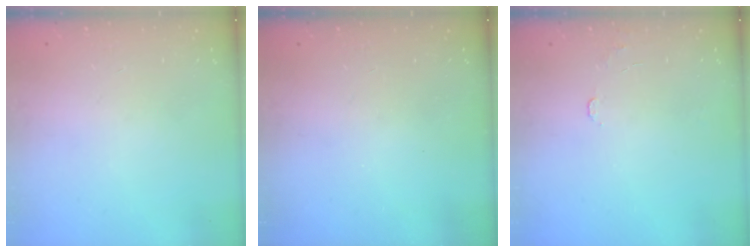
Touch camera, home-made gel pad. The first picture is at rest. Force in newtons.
{"total": 0.0}
{"total": 4.6, "press": 4.6, "slide": 0.5}